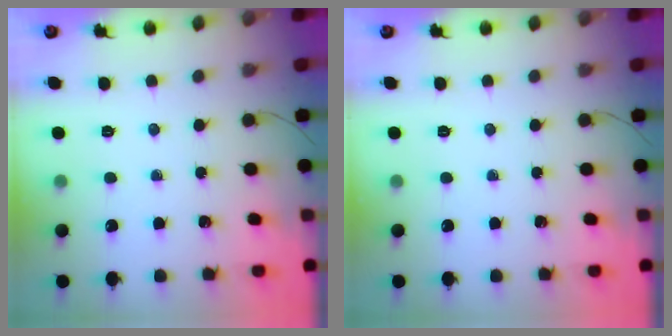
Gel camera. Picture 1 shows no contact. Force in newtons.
{"total": 0.0}